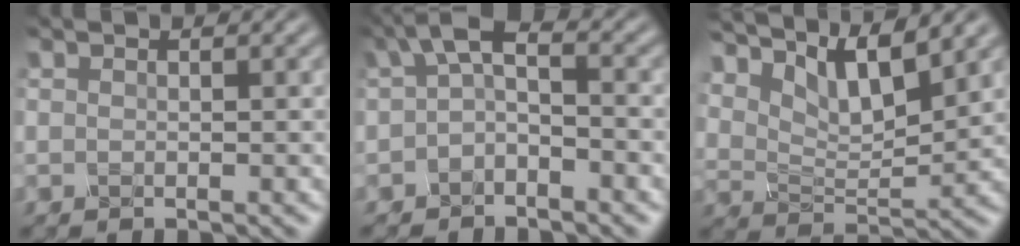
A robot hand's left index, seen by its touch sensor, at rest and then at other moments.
{"total": 3.5, "force": [-0.4, 2.0, 2.8], "torque": [-0.054, 0.012, -0.015]}
{"total": 7.9, "force": [5.2, 2.9, 5.2], "torque": [-0.104, 0.003, 0.092]}